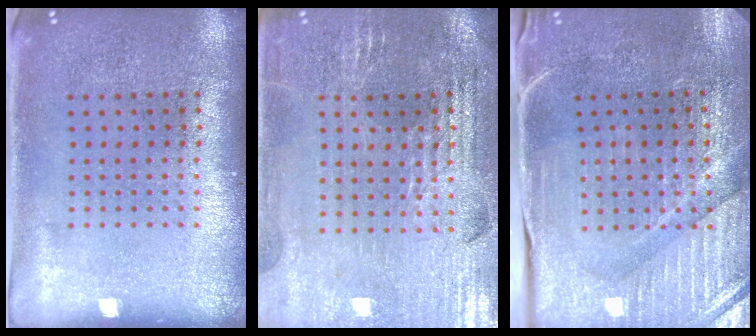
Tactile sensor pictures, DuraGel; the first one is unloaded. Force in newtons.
{"total": 2.9, "press": 2.8, "slide": 0.4}
{"total": 3.8, "press": 3.8, "slide": 0.5}